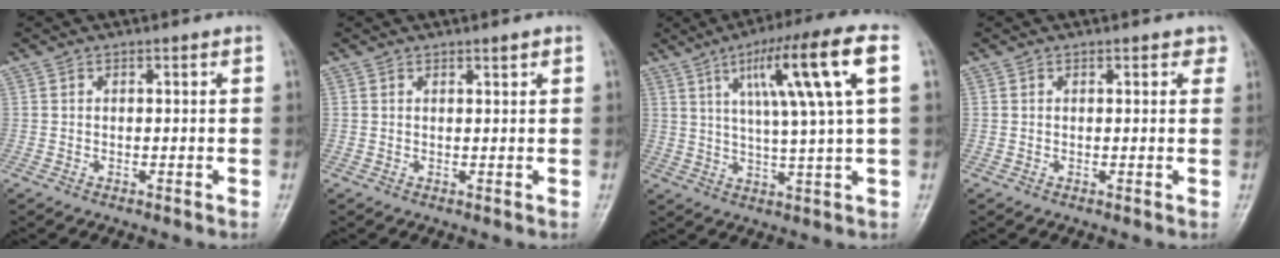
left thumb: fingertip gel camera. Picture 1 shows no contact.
{"total": 1.2, "force": [0.9, 0.4, 0.7], "torque": [-0.007, -0.005, 0.013]}
{"total": 15.5, "force": [5.2, 0.8, 14.5], "torque": [-0.245, 0.002, 0.082]}
{"total": 1.9, "force": [1.2, 1.1, 1.1], "torque": [0.003, -0.002, 0.009]}